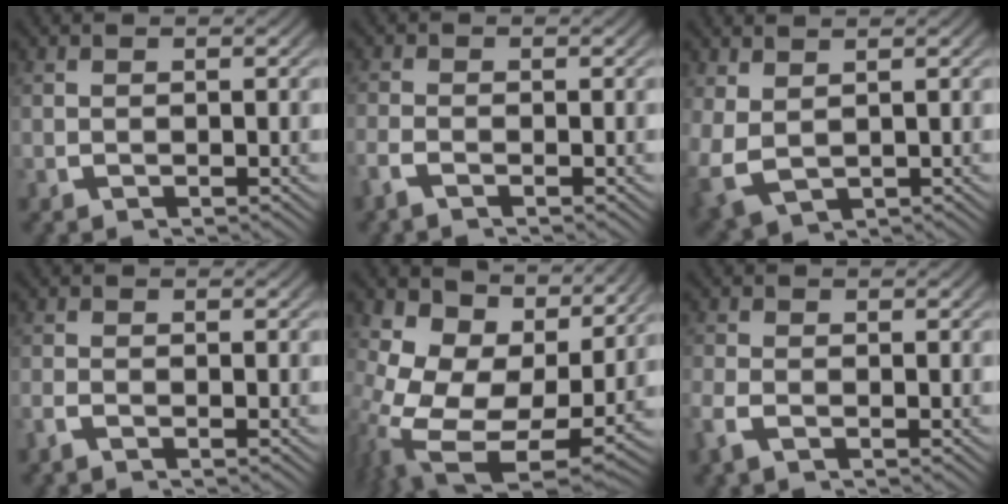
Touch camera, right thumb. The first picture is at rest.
{"total": 1.5, "force": [-1.1, 0.5, 0.9], "torque": [-0.020, -0.001, -0.026]}
{"total": 4.3, "force": [0.3, 3.3, 2.9], "torque": [-0.084, -0.029, 0.033]}
{"total": 1.0, "force": [-0.8, 0.4, 0.4], "torque": [-0.007, 0.000, -0.021]}
{"total": 11.1, "force": [-0.1, 7.0, 8.6], "torque": [-0.219, -0.069, 0.031]}
{"total": 1.6, "force": [-1.0, 1.0, 0.9], "torque": [-0.022, 0.000, -0.023]}